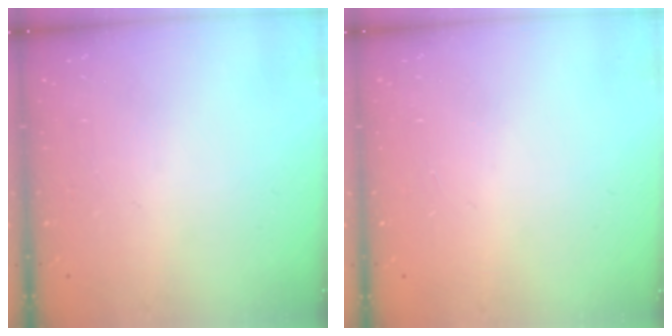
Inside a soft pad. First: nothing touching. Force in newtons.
{"total": 0.9, "press": 0.9, "slide": 0.0}